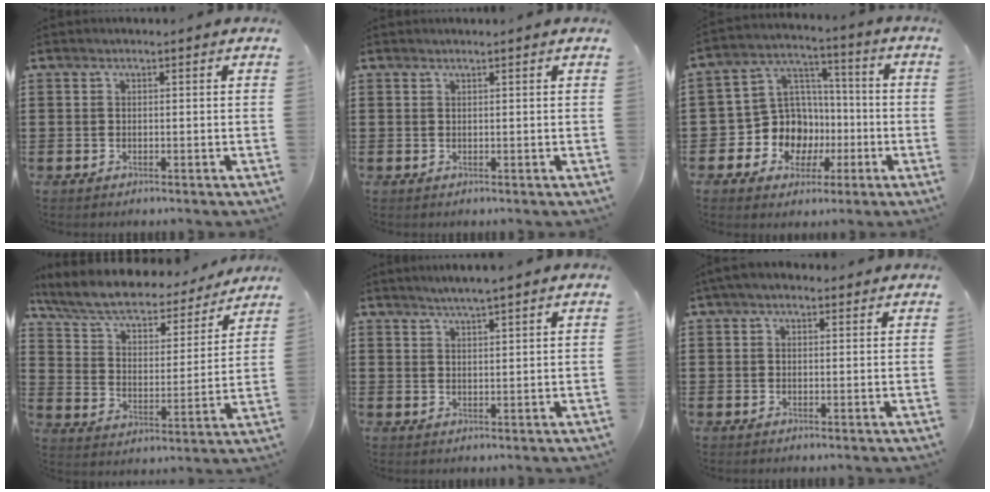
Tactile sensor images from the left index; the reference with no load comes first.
{"total": 0.8, "force": [0.7, -0.1, 0.3], "torque": [-0.007, -0.002, 0.014]}
{"total": 10.2, "force": [-2.7, 9.5, 2.7], "torque": [-0.099, 0.013, -0.042]}
{"total": 6.8, "force": [5.8, 1.9, 3.1], "torque": [-0.085, -0.036, 0.095]}
{"total": 2.5, "force": [2.3, -0.4, 0.8], "torque": [-0.020, -0.003, 0.042]}
{"total": 2.5, "force": [1.8, 1.2, 1.3], "torque": [-0.031, 0.008, 0.032]}